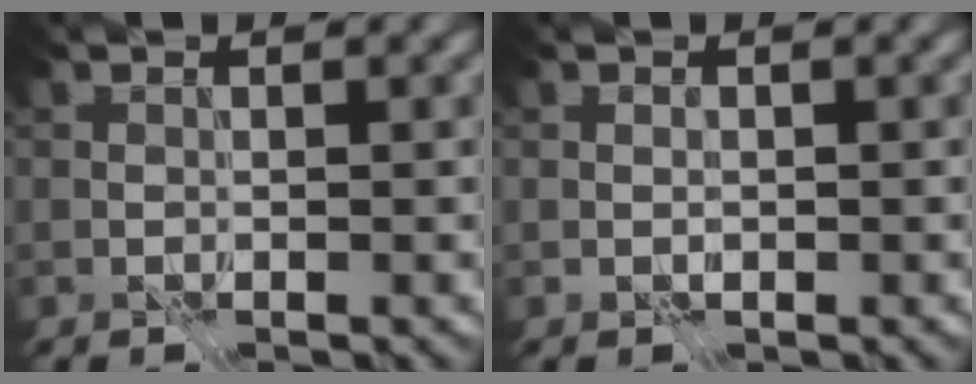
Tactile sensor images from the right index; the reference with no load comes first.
{"total": 0.0}